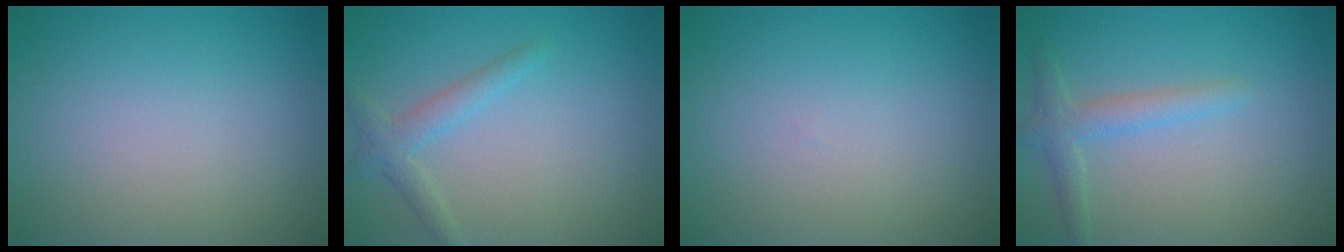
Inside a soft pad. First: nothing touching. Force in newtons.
{"total": 2.1, "press": 2.1, "slide": 0.1}
{"total": 0.0}
{"total": 2.3, "press": 2.3, "slide": 0.2}